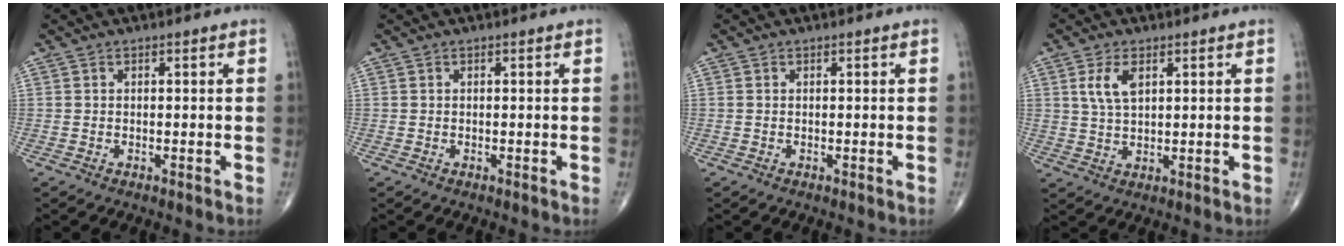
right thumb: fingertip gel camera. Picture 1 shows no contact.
{"total": 0.0}
{"total": 0.0}
{"total": 5.4, "force": [2.0, 2.8, 4.1], "torque": [-0.080, -0.005, 0.044]}